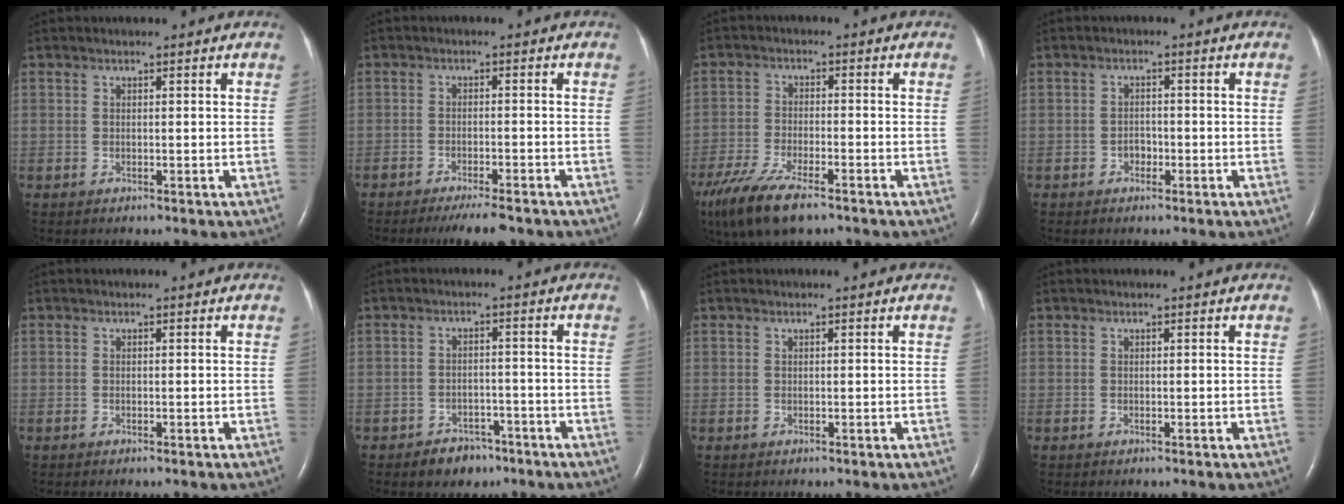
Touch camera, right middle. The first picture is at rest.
{"total": 6.2, "force": [-5.1, 1.1, 3.3], "torque": [-0.046, -0.008, -0.076]}
{"total": 12.2, "force": [-8.6, 3.1, 8.0], "torque": [-0.163, -0.031, -0.151]}
{"total": 1.5, "force": [-0.8, 1.1, 0.8], "torque": [-0.007, 0.006, -0.014]}
{"total": 0.0}
{"total": 4.2, "force": [-3.0, 2.7, 1.2], "torque": [-0.019, 0.008, -0.039]}
{"total": 0.0}
{"total": 0.0}